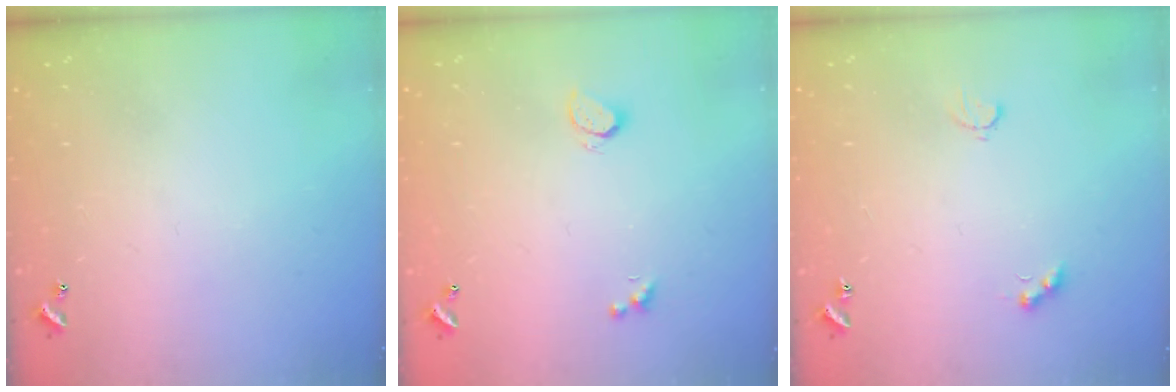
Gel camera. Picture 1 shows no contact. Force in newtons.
{"total": 0.6, "press": 0.5, "slide": 0.4}
{"total": 2.3, "press": 2.2, "slide": 0.6}